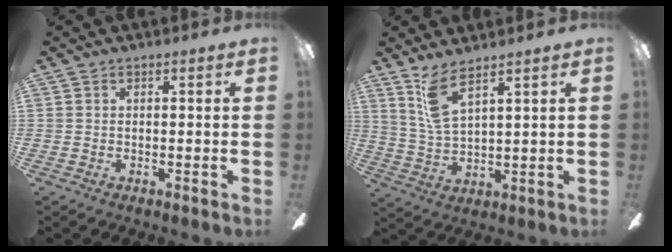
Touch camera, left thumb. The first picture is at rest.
{"total": 8.9, "force": [6.0, 2.5, 6.1], "torque": [-0.132, -0.016, 0.111]}